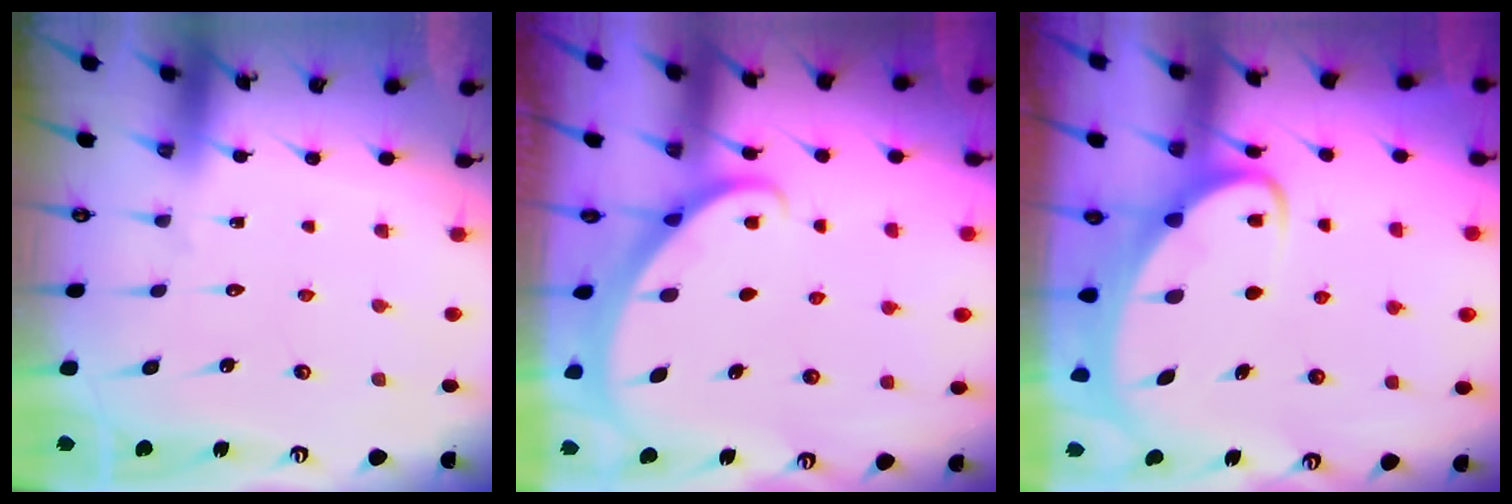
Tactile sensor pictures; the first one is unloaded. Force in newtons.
{"total": 1.8, "press": 1.8, "slide": 0.1}
{"total": 5.8, "press": 5.8, "slide": 0.6}